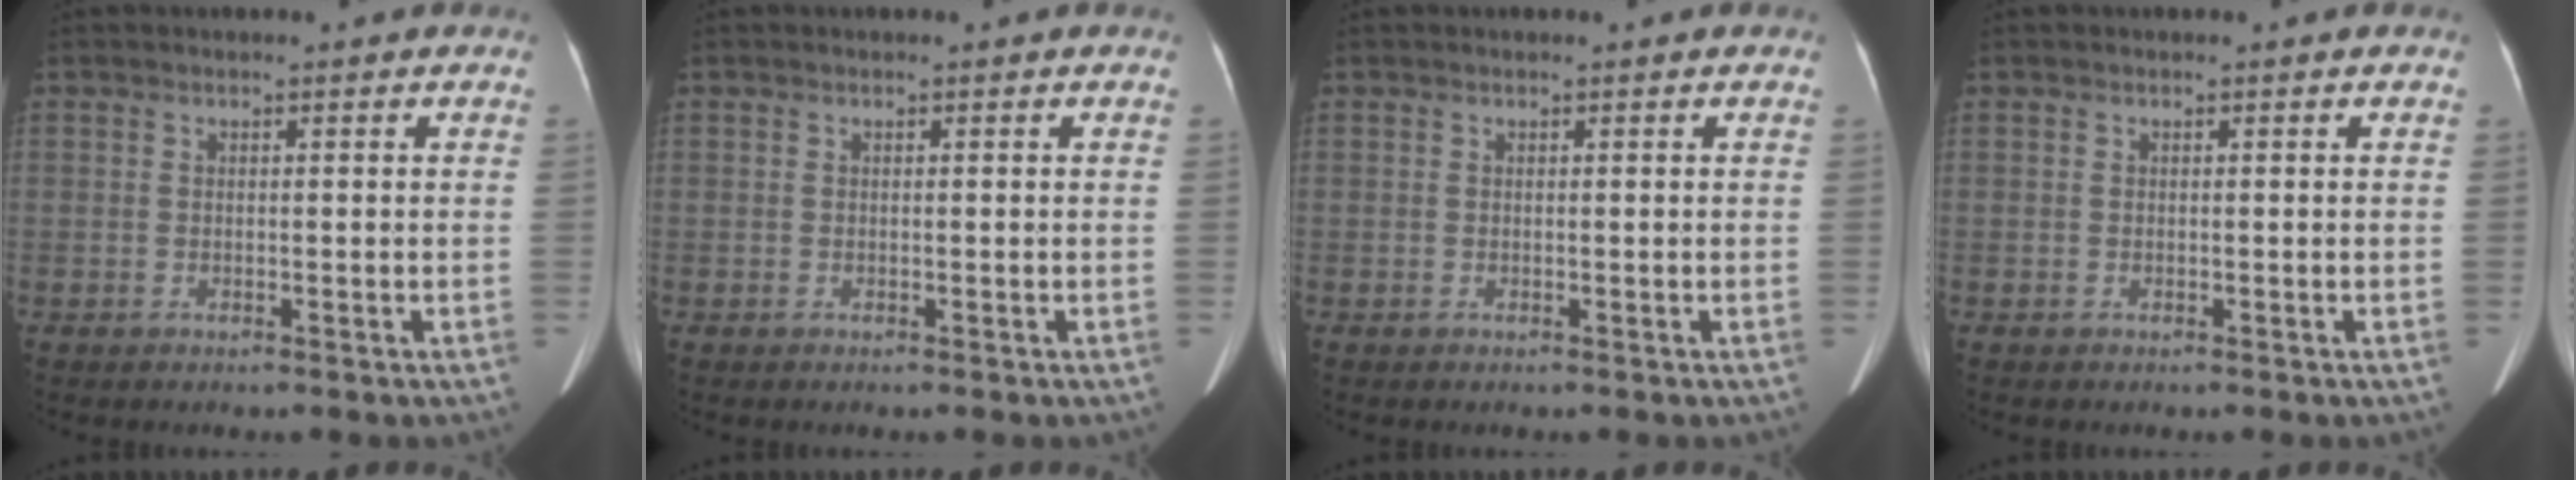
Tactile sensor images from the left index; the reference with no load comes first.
{"total": 0.0}
{"total": 0.0}
{"total": 0.0}